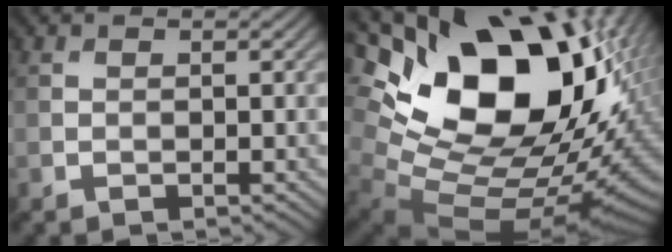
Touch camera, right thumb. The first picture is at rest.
{"total": 21.1, "force": [5.4, 13.6, 15.3], "torque": [-0.263, -0.016, 0.135]}